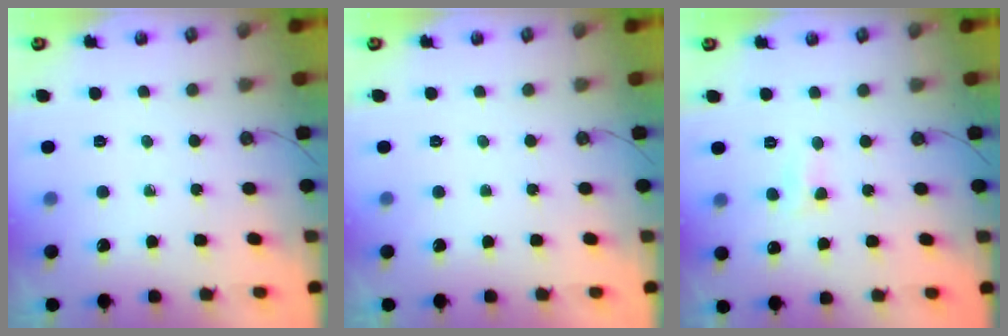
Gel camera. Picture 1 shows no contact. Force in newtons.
{"total": 0.0}
{"total": 4.1, "press": 4.0, "slide": 0.8}